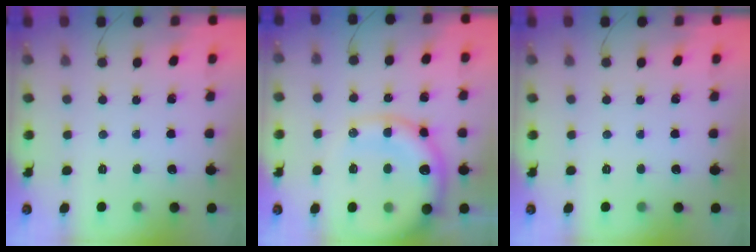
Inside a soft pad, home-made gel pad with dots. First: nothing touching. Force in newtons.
{"total": 18.5, "press": 18.1, "slide": 3.8}
{"total": 0.0}